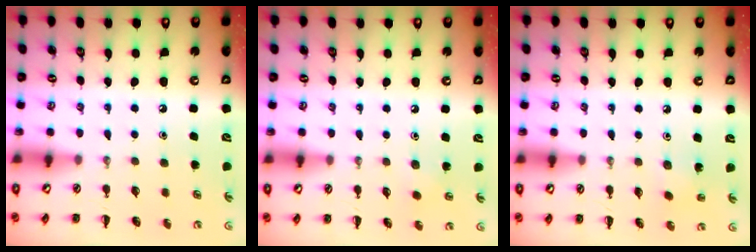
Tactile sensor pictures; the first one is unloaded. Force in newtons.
{"total": 4.8, "press": 4.6, "slide": 1.2}
{"total": 2.5, "press": 2.4, "slide": 0.8}